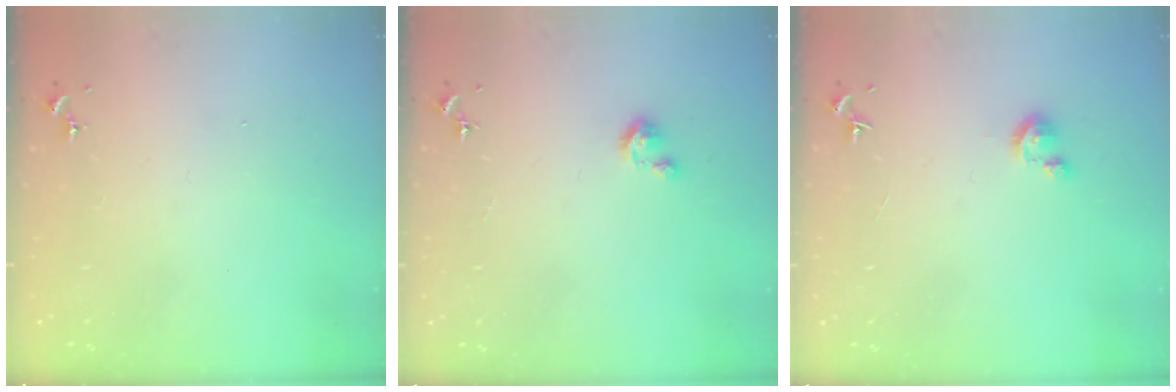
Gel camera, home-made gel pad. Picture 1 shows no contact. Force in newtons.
{"total": 2.5, "press": 2.5, "slide": 0.3}
{"total": 4.5, "press": 4.5, "slide": 0.4}